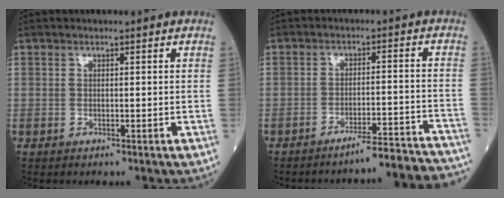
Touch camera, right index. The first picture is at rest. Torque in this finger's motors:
{"motor_torque": [-0.29, -0.22, 0.02, 0.03]}